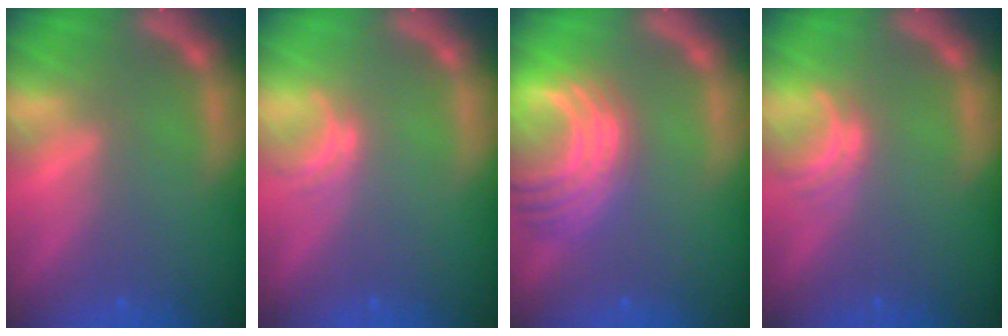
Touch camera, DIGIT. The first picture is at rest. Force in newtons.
{"total": 1.5}
{"total": 9.5}
{"total": 2.0}